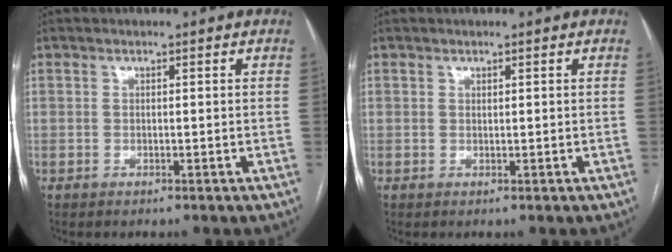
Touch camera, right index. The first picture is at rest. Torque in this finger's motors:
{"motor_torque": [-0.08, 0.14, -0.10, 0.00]}